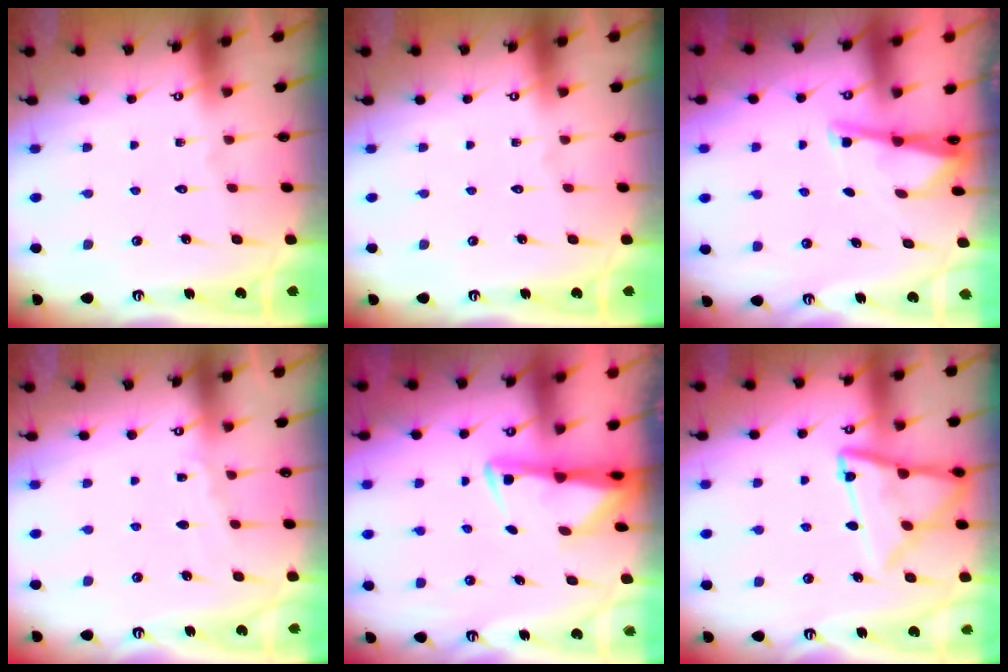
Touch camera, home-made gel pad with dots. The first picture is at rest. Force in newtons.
{"total": 0.0}
{"total": 4.1, "press": 4.1, "slide": 0.6}
{"total": 4.1, "press": 4.0, "slide": 0.5}
{"total": 2.9, "press": 2.8, "slide": 0.4}
{"total": 14.7, "press": 14.7, "slide": 1.2}